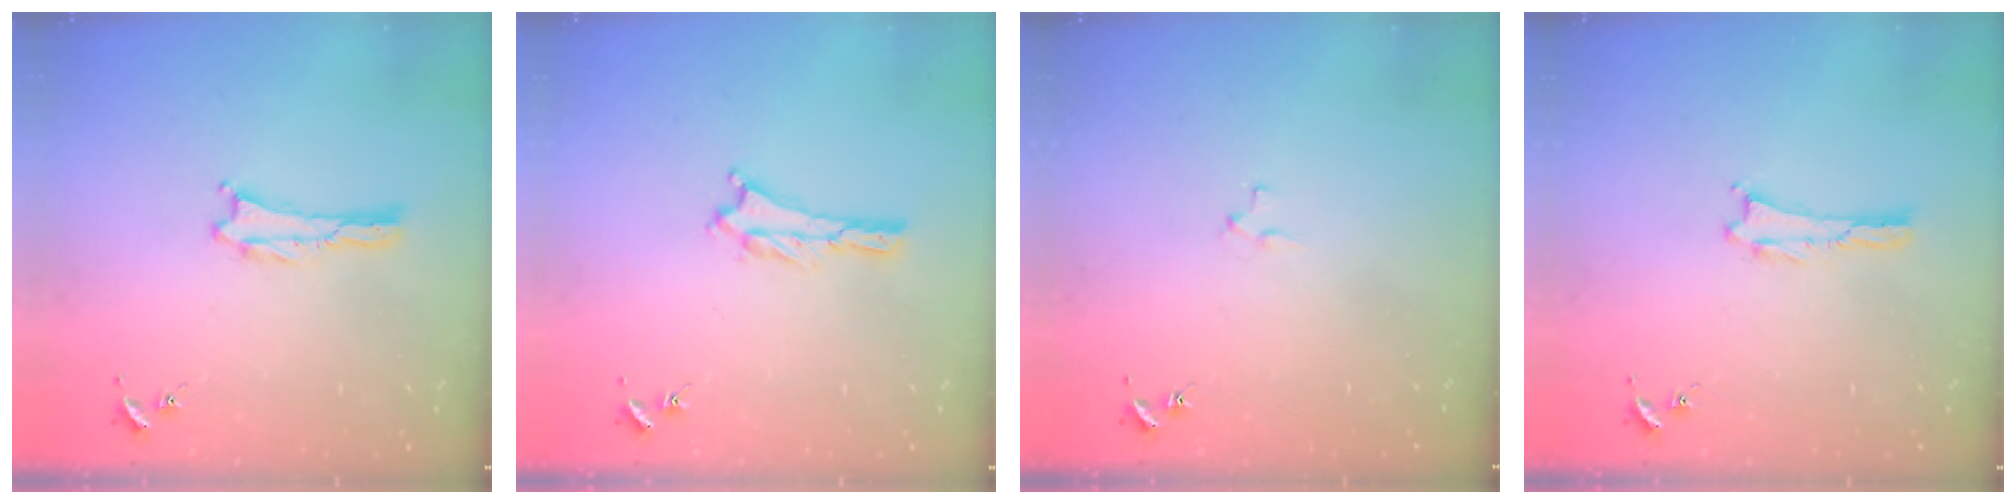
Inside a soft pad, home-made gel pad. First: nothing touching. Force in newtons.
{"total": 1.2, "press": 1.1, "slide": 0.2}
{"total": 1.9, "press": 1.9, "slide": 0.2}
{"total": 0.0}